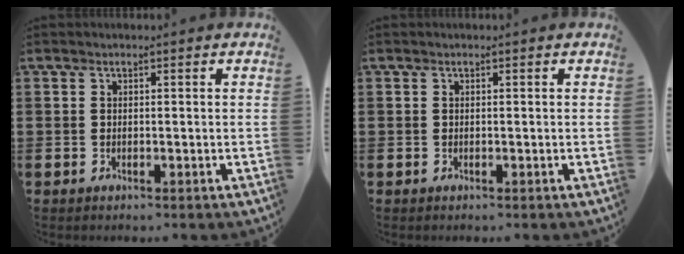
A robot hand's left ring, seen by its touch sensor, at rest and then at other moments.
{"total": 0.0}